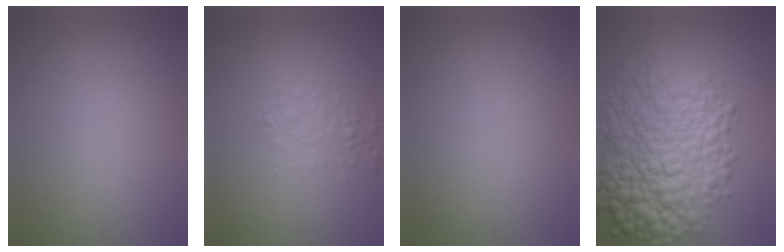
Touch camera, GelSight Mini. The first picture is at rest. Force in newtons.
{"total": 1.7, "press": 1.7, "slide": 0.1}
{"total": 0.0}
{"total": 9.9, "press": 9.9, "slide": 0.1}